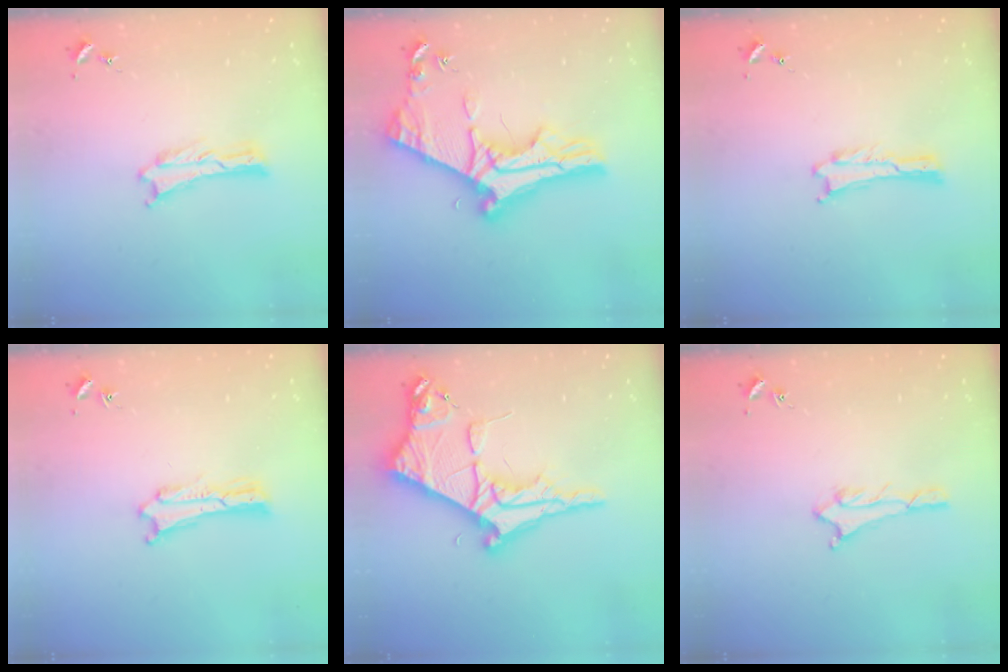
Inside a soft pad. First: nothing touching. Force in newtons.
{"total": 11.2, "press": 11.1, "slide": 1.2}
{"total": 0.0}
{"total": 0.9, "press": 0.9, "slide": 0.2}
{"total": 8.9, "press": 8.8, "slide": 1.0}
{"total": 2.0, "press": 2.0, "slide": 0.2}